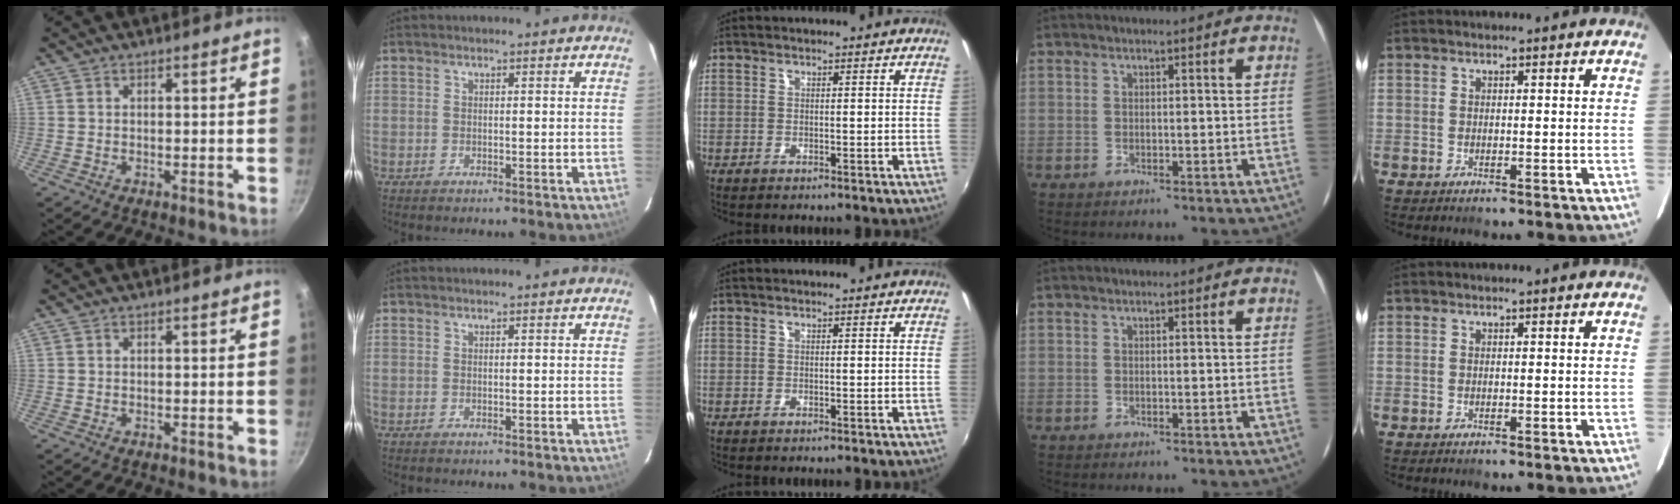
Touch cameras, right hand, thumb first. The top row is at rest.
{}